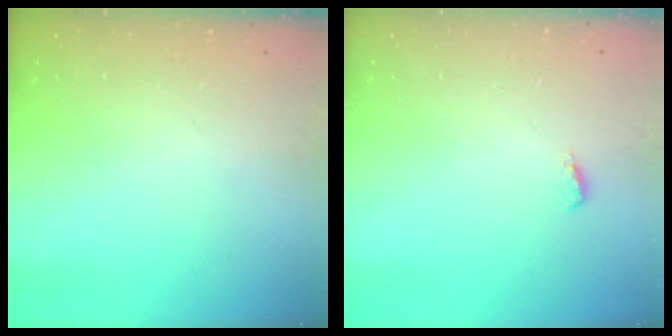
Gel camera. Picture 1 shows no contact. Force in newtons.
{"total": 4.4, "press": 4.1, "slide": 1.5}